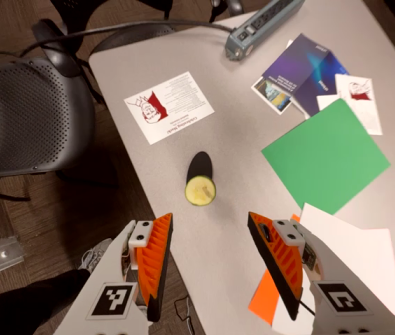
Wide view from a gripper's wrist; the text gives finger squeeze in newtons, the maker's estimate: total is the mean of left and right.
{"total": 0.0}